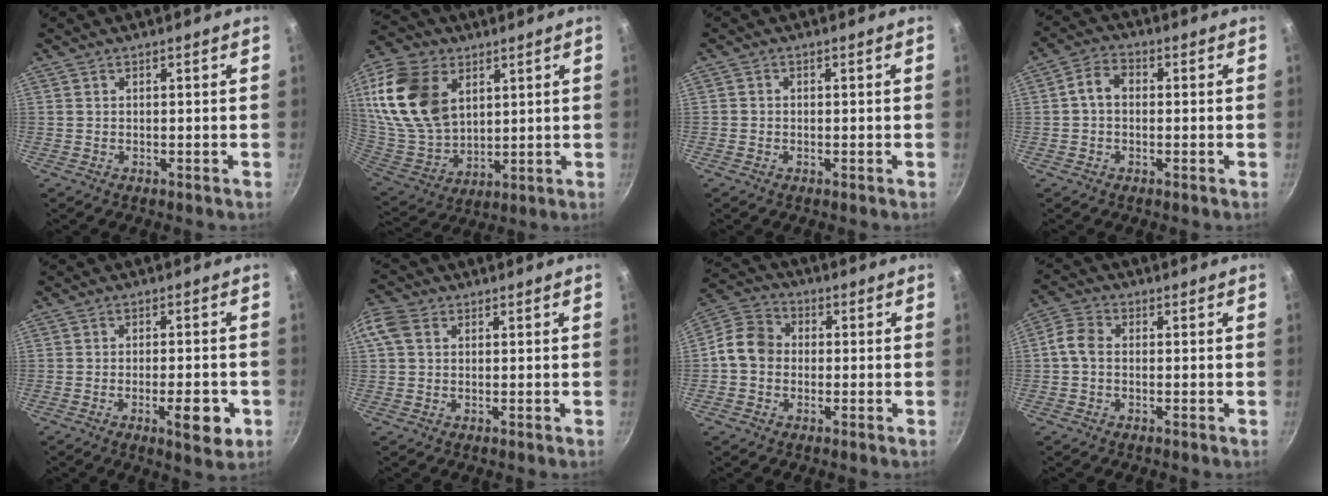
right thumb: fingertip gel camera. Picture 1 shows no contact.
{"total": 20.2, "force": [7.1, 13.6, 13.1], "torque": [-0.240, -0.025, 0.149]}
{"total": 1.0, "force": [-0.4, 0.9, 0.3], "torque": [-0.005, 0.001, -0.009]}
{"total": 4.6, "force": [0.0, 3.4, 3.0], "torque": [-0.049, 0.015, -0.009]}
{"total": 7.6, "force": [-2.6, 2.6, 6.7], "torque": [-0.077, 0.008, -0.034]}
{"total": 4.7, "force": [1.3, 3.5, 2.9], "torque": [-0.058, 0.011, 0.017]}
{"total": 7.9, "force": [-0.7, 6.8, 4.1], "torque": [-0.046, 0.020, -0.034]}
{"total": 4.0, "force": [-0.5, 2.9, 2.7], "torque": [-0.060, 0.015, -0.021]}